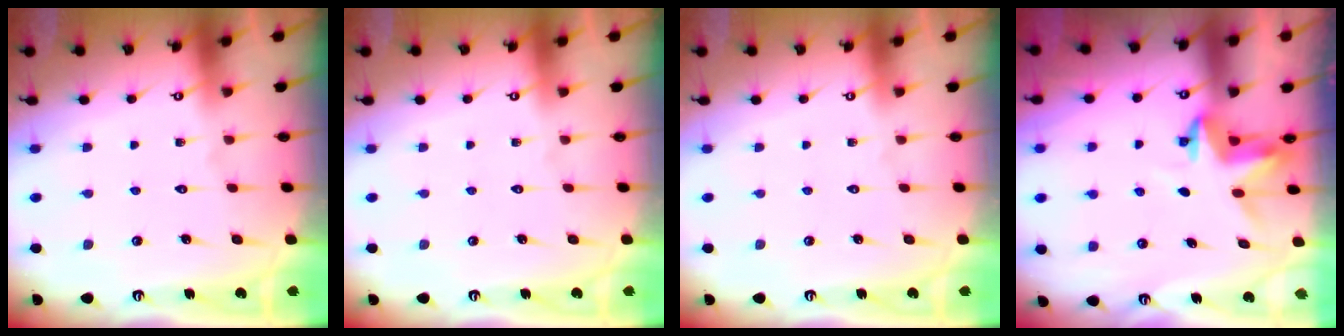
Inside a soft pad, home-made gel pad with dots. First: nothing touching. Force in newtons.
{"total": 0.0}
{"total": 0.0}
{"total": 3.9, "press": 3.9, "slide": 0.3}